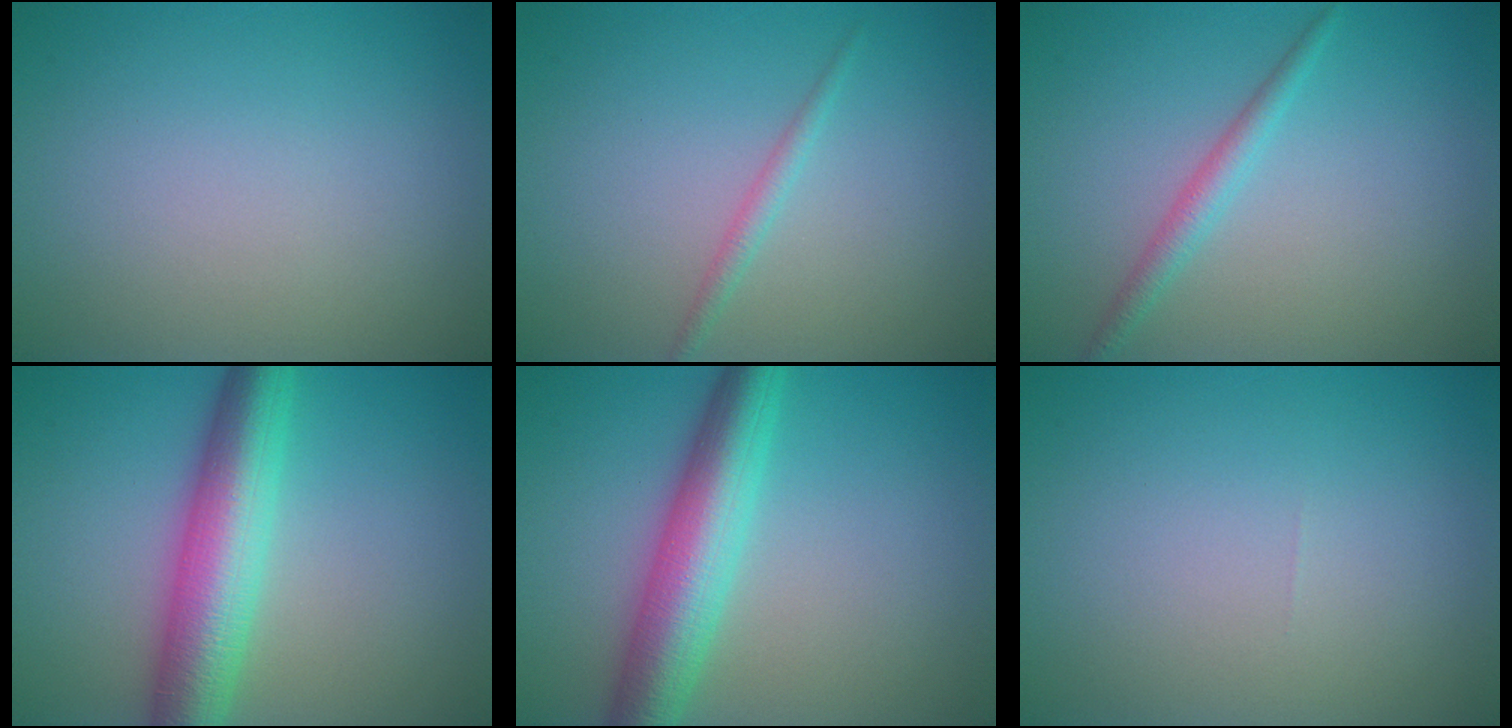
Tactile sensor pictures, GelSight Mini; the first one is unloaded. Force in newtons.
{"total": 1.1, "press": 1.1, "slide": 0.0}
{"total": 1.8, "press": 1.8, "slide": 0.1}
{"total": 7.6, "press": 7.6, "slide": 0.1}
{"total": 6.7, "press": 6.7, "slide": 0.3}
{"total": 0.0}